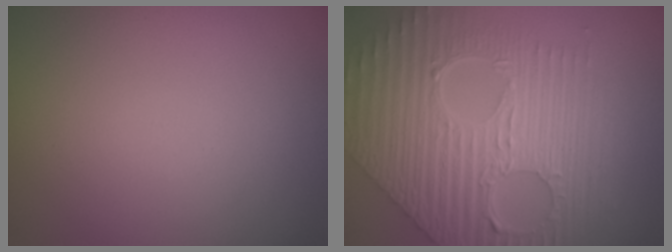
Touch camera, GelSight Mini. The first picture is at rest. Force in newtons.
{"total": 10.1, "press": 7.0, "slide": 7.3}